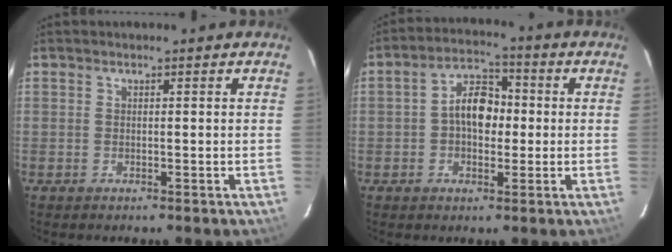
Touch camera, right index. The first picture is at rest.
{"total": 6.3, "force": [-0.4, 4.3, 4.6], "torque": [-0.082, 0.024, -0.008]}